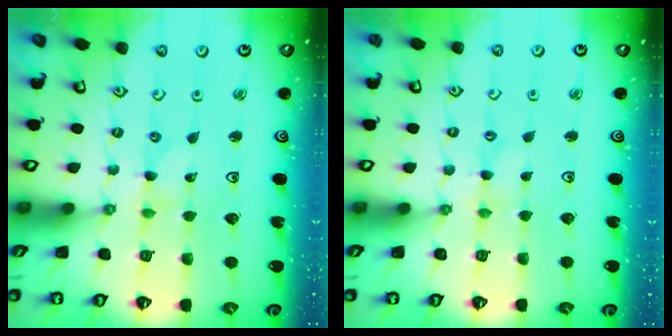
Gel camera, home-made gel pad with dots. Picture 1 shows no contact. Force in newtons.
{"total": 1.8, "press": 1.8, "slide": 0.3}